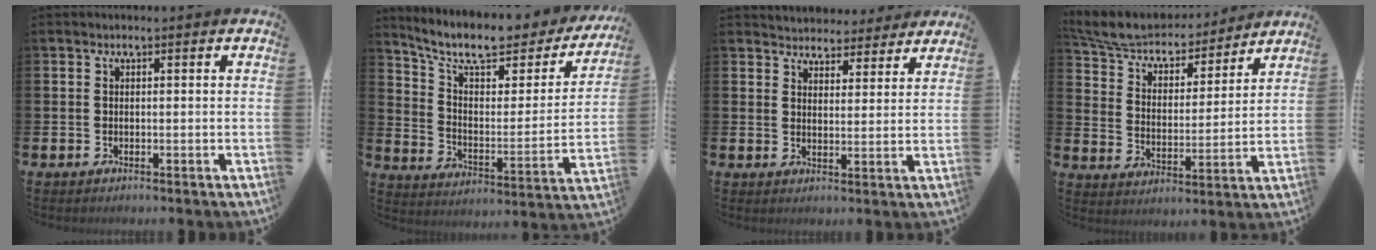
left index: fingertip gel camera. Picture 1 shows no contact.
{"total": 9.7, "force": [8.0, 3.2, 4.4], "torque": [-0.113, -0.053, 0.133]}
{"total": 4.3, "force": [4.1, 1.1, -0.3], "torque": [-0.010, -0.029, 0.073]}
{"total": 7.9, "force": [7.4, 2.2, 1.9], "torque": [-0.079, -0.051, 0.130]}